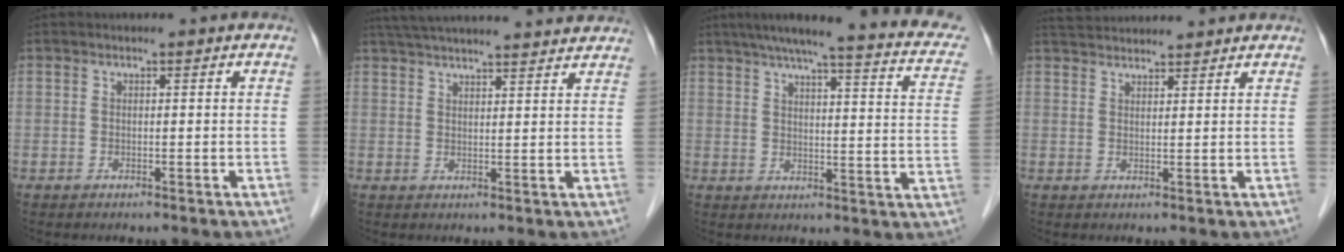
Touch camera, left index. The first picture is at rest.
{"total": 20.5, "force": [18.8, 1.8, 7.9], "torque": [-0.130, 0.035, 0.255]}
{"total": 22.0, "force": [17.5, 2.6, 13.0], "torque": [-0.180, 0.003, 0.199]}
{"total": 7.7, "force": [7.5, 0.7, 2.0], "torque": [-0.037, 0.038, 0.113]}